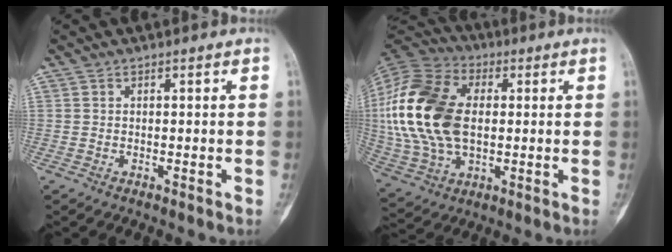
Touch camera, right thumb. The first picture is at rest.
{"total": 23.5, "force": [1.8, 14.6, 18.3], "torque": [-0.387, 0.003, 0.033]}